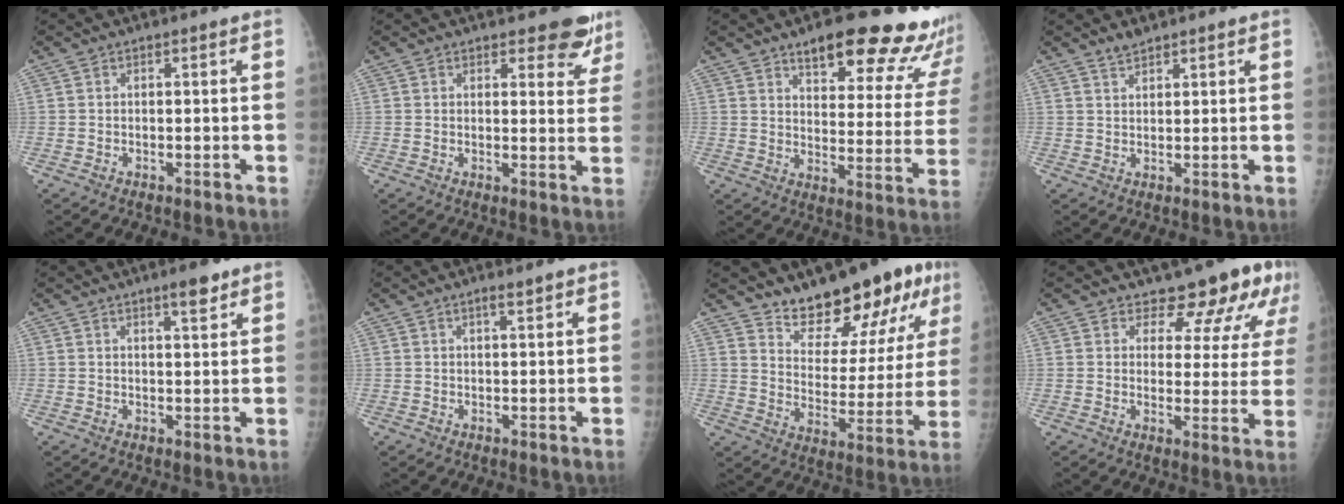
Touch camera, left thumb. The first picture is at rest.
{"total": 6.0, "force": [4.8, 2.6, 2.4], "torque": [0.007, -0.030, 0.048]}
{"total": 22.7, "force": [18.1, 6.5, 12.1], "torque": [-0.113, -0.099, 0.223]}
{"total": 2.1, "force": [1.9, 0.8, 0.7], "torque": [-0.003, -0.010, 0.036]}
{"total": 3.8, "force": [2.6, 1.0, 2.6], "torque": [-0.032, -0.015, 0.037]}
{"total": 1.6, "force": [1.1, 0.3, 1.1], "torque": [-0.016, -0.006, 0.018]}
{"total": 17.3, "force": [12.3, 6.4, 10.4], "torque": [-0.101, -0.083, 0.194]}
{"total": 10.9, "force": [8.9, 5.0, 3.9], "torque": [-0.006, -0.055, 0.093]}